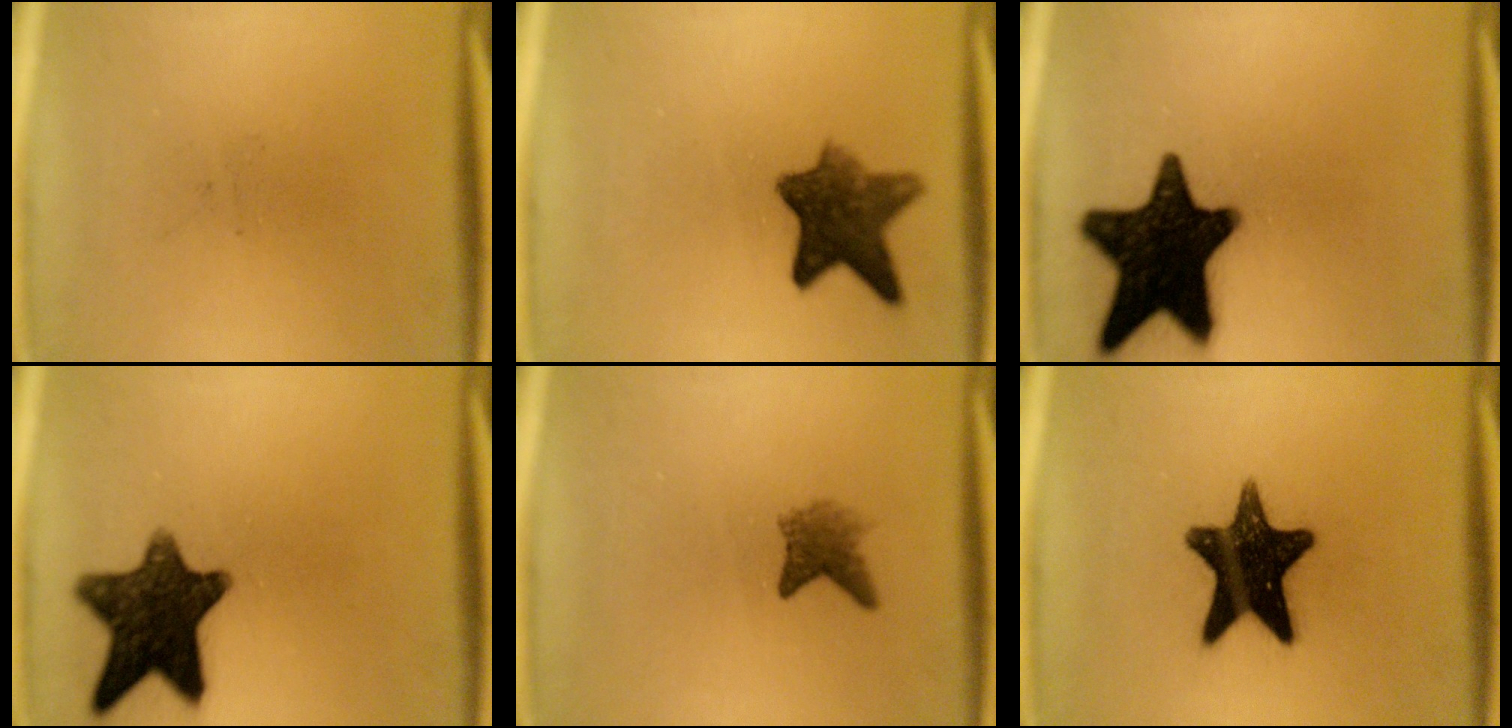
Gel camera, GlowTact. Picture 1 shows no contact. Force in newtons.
{"total": 8.8}
{"total": 19.5}
{"total": 13.4}
{"total": 2.7}
{"total": 15.5}